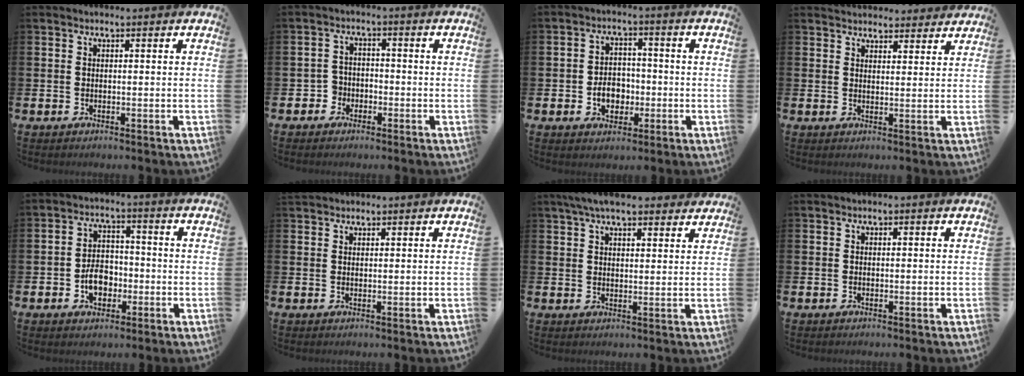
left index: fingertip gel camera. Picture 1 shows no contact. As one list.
[{"total": 2.9, "force": [-2.0, 2.1, 0.0], "torque": [-0.012, 0.007, -0.045]}, {"total": 4.5, "force": [-1.2, 3.5, 2.6], "torque": [-0.034, 0.000, -0.031]}, {"total": 3.6, "force": [3.5, 1.0, -0.1], "torque": [0.009, -0.019, 0.062]}, {"total": 4.8, "force": [-1.5, 3.4, 2.9], "torque": [-0.043, 0.003, -0.033]}, {"total": 1.6, "force": [1.4, 0.6, 0.0], "torque": [0.013, -0.002, 0.024]}, {"total": 5.9, "force": [5.2, 1.4, 2.4], "torque": [-0.053, -0.011, 0.095]}, {"total": 0.0}]